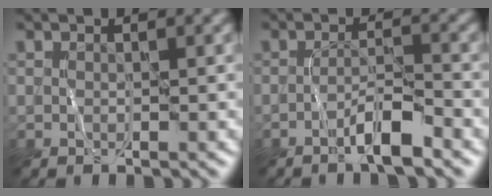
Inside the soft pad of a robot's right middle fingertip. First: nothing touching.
{"total": 2.9, "force": [-1.9, 0.2, 2.2], "torque": [-0.039, 0.012, -0.040]}